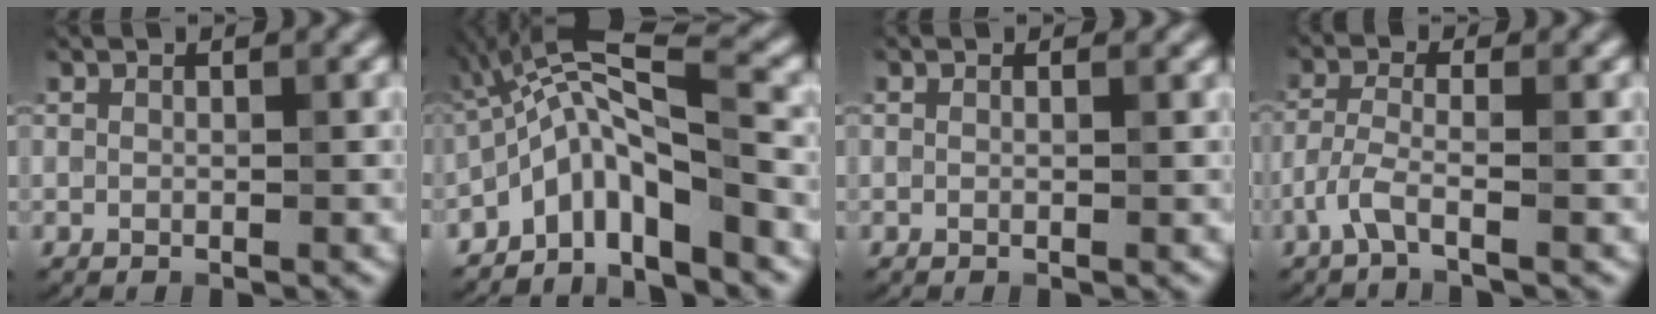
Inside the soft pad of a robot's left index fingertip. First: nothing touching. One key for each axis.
{"total": 6.4, "fx": -3.4, "fy": 1.3, "fz": 5.2, "tx": -0.088, "ty": 0.017, "tz": -0.069}
{"total": 0.0}
{"total": 2.6, "fx": -1.7, "fy": 0.4, "fz": 1.9, "tx": -0.047, "ty": 0.003, "tz": -0.043}